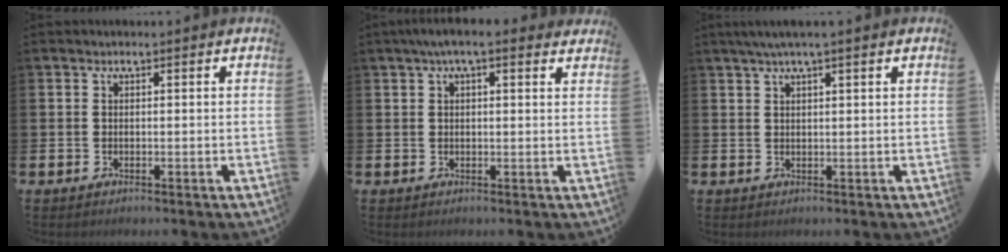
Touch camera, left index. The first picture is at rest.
{"total": 3.5, "force": [2.5, 0.7, 2.3], "torque": [-0.039, 0.000, 0.042]}
{"total": 2.7, "force": [1.9, 0.0, 2.0], "torque": [-0.047, 0.006, 0.035]}